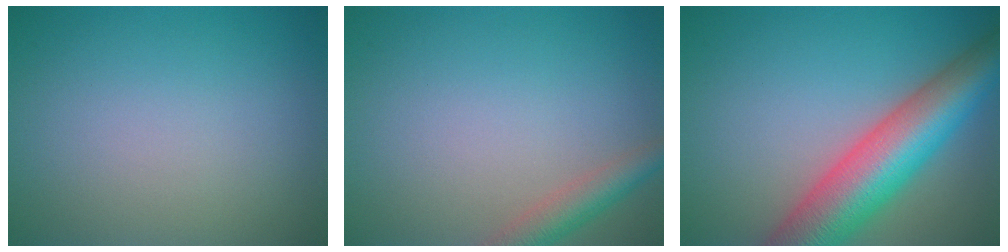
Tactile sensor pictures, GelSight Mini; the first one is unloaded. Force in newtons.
{"total": 2.9, "press": 2.9, "slide": 0.1}
{"total": 10.2, "press": 10.2, "slide": 0.5}